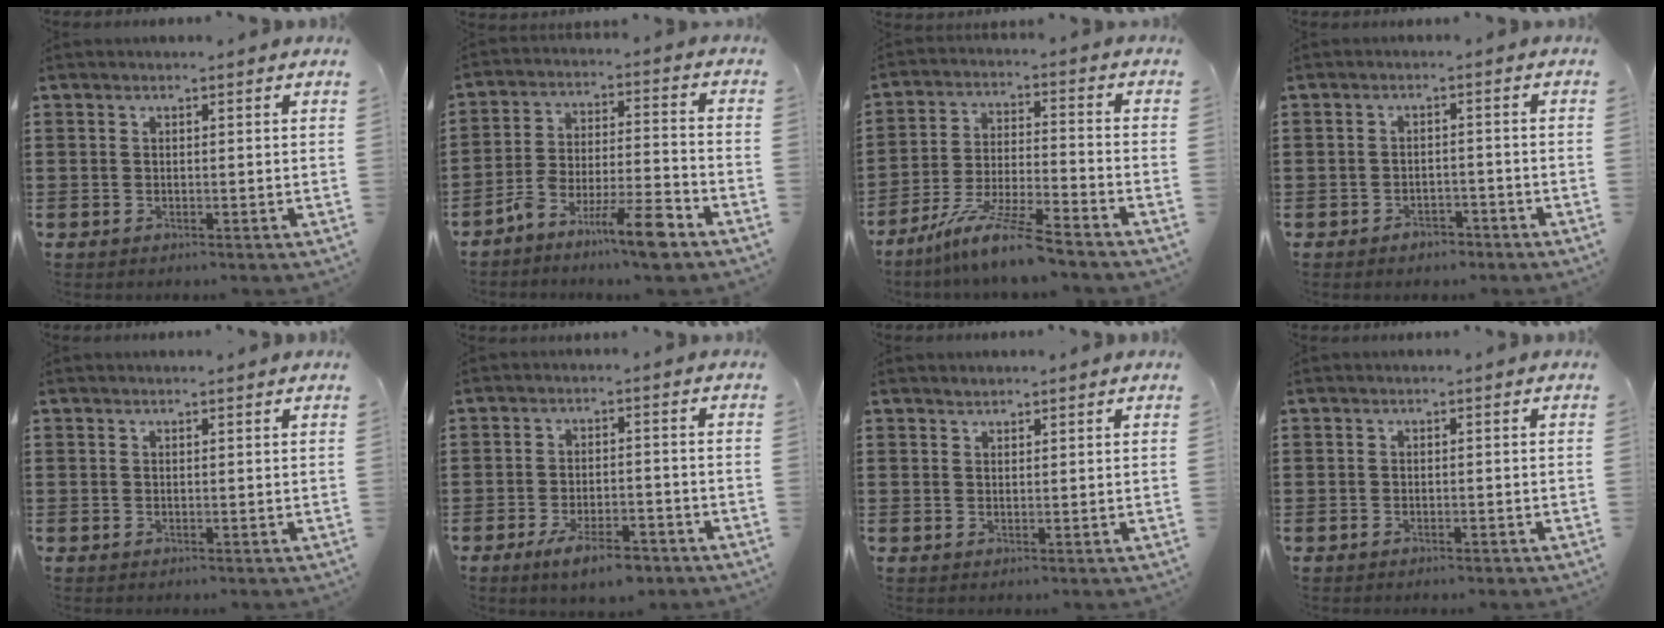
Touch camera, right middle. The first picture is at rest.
{"total": 8.9, "force": [-7.1, 1.0, 5.2], "torque": [-0.098, 0.006, -0.136]}
{"total": 9.3, "force": [-7.7, -0.2, 5.2], "torque": [-0.110, -0.008, -0.151]}
{"total": 2.0, "force": [-1.9, 0.7, 0.1], "torque": [-0.009, 0.002, -0.041]}
{"total": 0.0}
{"total": 5.8, "force": [-4.0, 1.6, 3.9], "torque": [-0.072, 0.003, -0.073]}
{"total": 1.0, "force": [0.9, 0.2, -0.3], "torque": [0.003, -0.001, 0.019]}
{"total": 0.7, "force": [-0.5, 0.2, 0.3], "torque": [-0.009, -0.002, -0.010]}